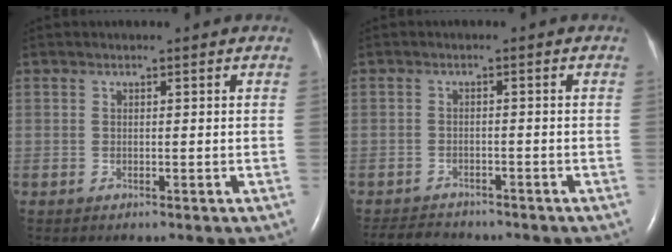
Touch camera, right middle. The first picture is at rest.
{"total": 5.5, "force": [-5.1, 1.7, 1.0], "torque": [-0.019, -0.011, -0.077]}